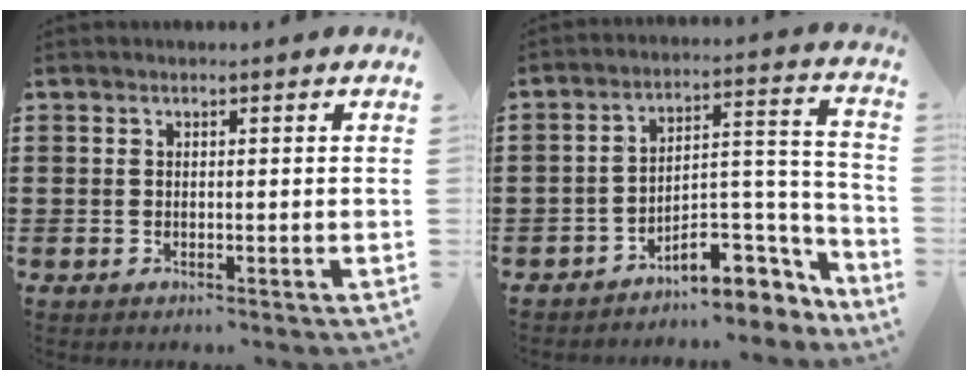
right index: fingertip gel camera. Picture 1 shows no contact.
{"total": 7.7, "force": [-5.4, 4.0, 3.8], "torque": [-0.042, 0.004, -0.100]}